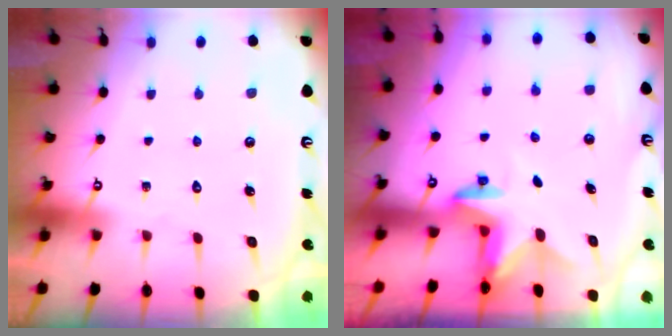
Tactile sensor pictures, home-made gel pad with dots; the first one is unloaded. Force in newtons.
{"total": 2.4, "press": 2.4, "slide": 0.4}